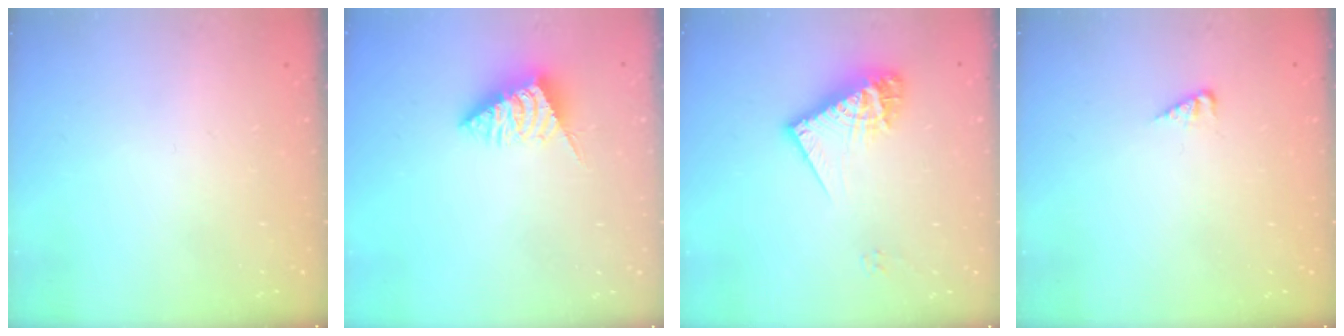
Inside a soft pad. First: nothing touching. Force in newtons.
{"total": 4.9, "press": 4.9, "slide": 0.2}
{"total": 13.3, "press": 13.2, "slide": 1.1}
{"total": 2.9, "press": 2.9, "slide": 0.4}